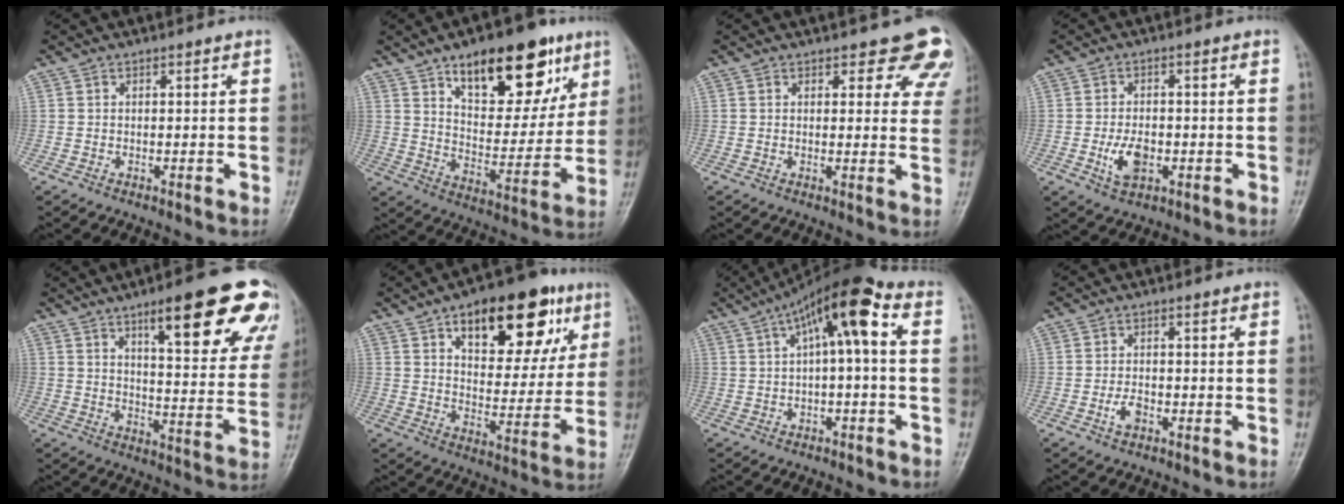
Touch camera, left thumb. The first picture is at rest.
{"total": 20.5, "force": [11.3, 9.6, 14.1], "torque": [-0.149, -0.046, 0.176]}
{"total": 8.2, "force": [6.4, 3.7, 3.6], "torque": [0.007, -0.031, 0.054]}
{"total": 5.8, "force": [-1.6, 3.5, 4.4], "torque": [-0.074, 0.002, -0.025]}
{"total": 21.2, "force": [11.9, 5.5, 16.7], "torque": [-0.184, -0.040, 0.161]}
{"total": 21.1, "force": [10.2, 10.2, 15.4], "torque": [-0.166, -0.023, 0.151]}
{"total": 10.1, "force": [1.9, 2.7, 9.5], "torque": [-0.163, 0.047, 0.024]}
{"total": 2.8, "force": [-1.3, 1.6, 1.9], "torque": [-0.038, 0.008, -0.024]}